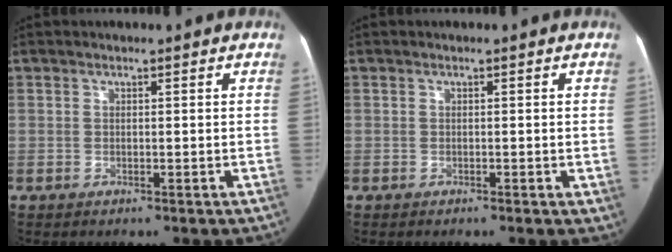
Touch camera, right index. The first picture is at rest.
{"total": 0.7, "force": [-0.2, 0.3, 0.7], "torque": [-0.008, -0.001, -0.002]}